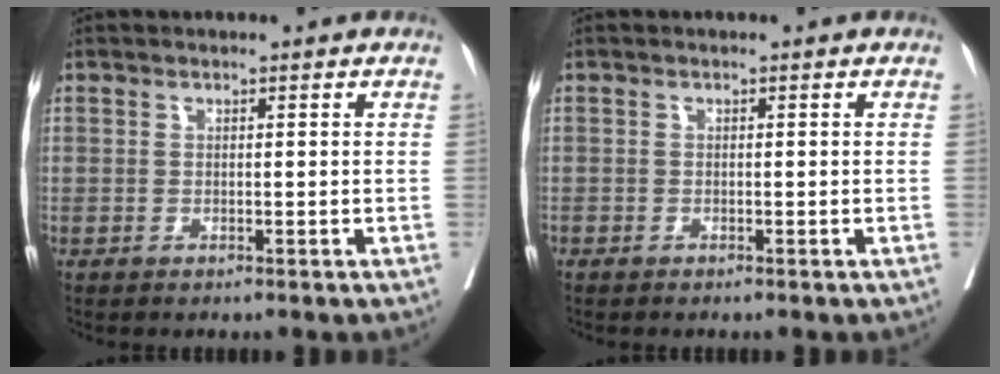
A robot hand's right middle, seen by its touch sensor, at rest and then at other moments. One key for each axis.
{"total": 0.0}